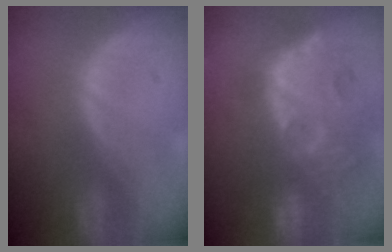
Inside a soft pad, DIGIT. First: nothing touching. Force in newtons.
{"total": 13.8, "press": 12.3, "slide": 6.2}